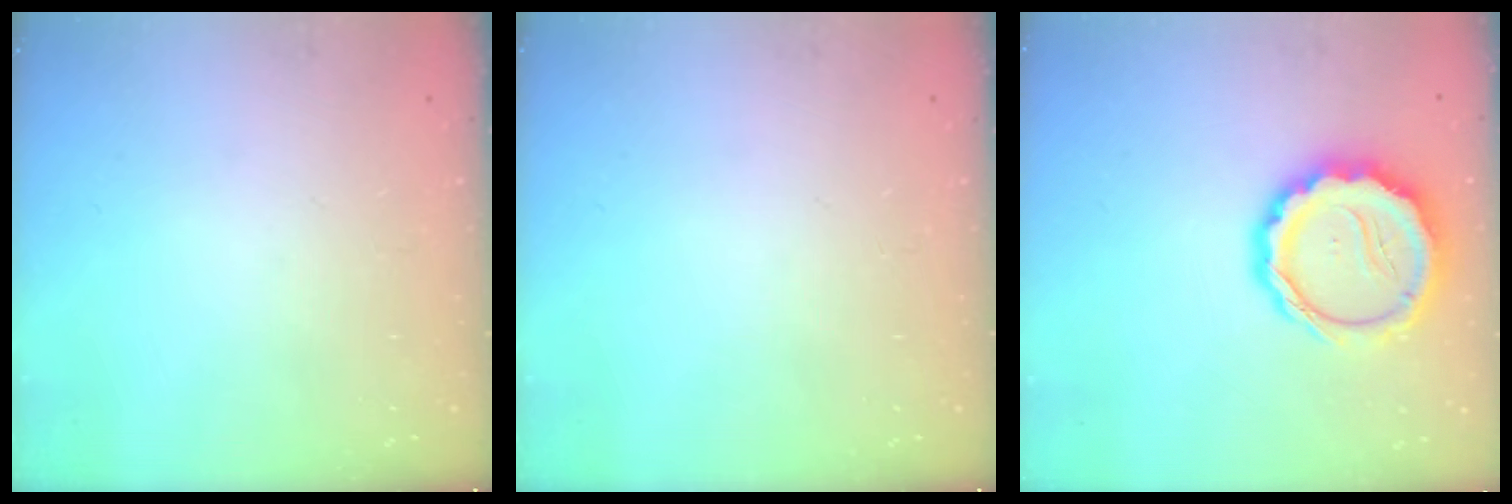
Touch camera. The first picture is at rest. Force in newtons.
{"total": 0.0}
{"total": 14.0, "press": 13.7, "slide": 2.9}